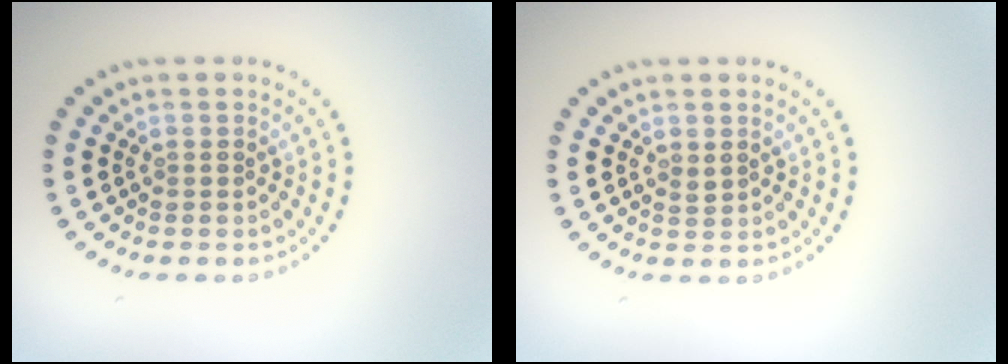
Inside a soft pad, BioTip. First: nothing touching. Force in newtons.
{"total": 0.5, "press": 0.4, "slide": 0.3}